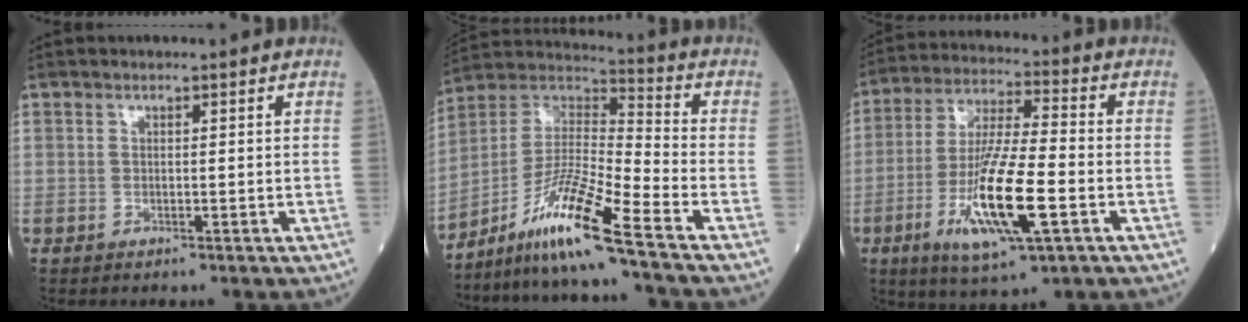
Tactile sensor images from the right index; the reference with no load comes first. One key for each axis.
{"total": 13.5, "fx": -9.2, "fy": -1.5, "fz": 9.8, "tx": -0.197, "ty": -0.003, "tz": -0.173}
{"total": 14.9, "fx": -4.6, "fy": 2.0, "fz": 14.0, "tx": -0.276, "ty": -0.018, "tz": -0.079}